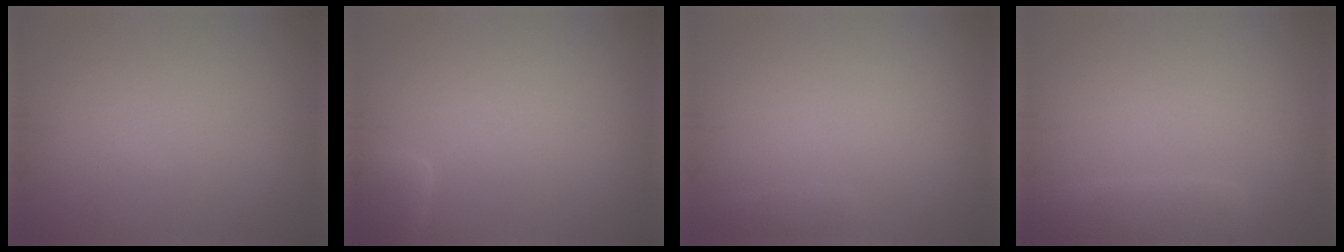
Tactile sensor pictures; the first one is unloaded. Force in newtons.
{"total": 1.6, "press": 1.6, "slide": 0.1}
{"total": 0.7, "press": 0.7, "slide": 0.0}
{"total": 3.3, "press": 3.3, "slide": 0.2}